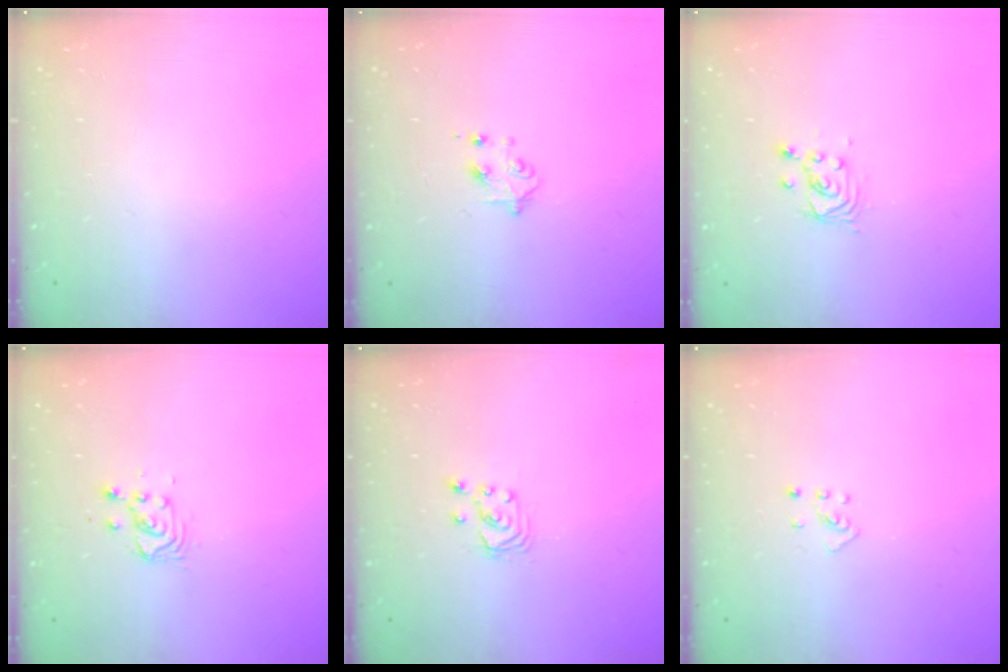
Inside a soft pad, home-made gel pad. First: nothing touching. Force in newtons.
{"total": 4.9, "press": 4.8, "slide": 0.7}
{"total": 2.6, "press": 2.6, "slide": 0.1}
{"total": 3.1, "press": 3.1, "slide": 0.3}
{"total": 3.0, "press": 3.0, "slide": 0.3}
{"total": 2.7, "press": 2.7, "slide": 0.5}